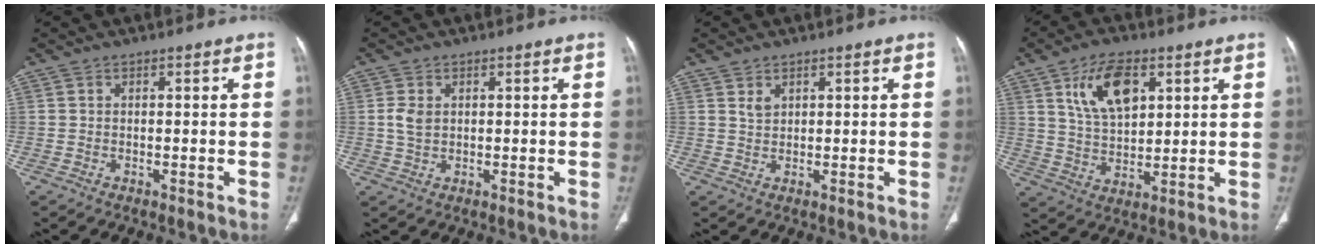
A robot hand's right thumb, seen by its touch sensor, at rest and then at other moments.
{"total": 2.9, "force": [0.6, 2.0, 2.0], "torque": [-0.039, 0.000, 0.015]}
{"total": 1.7, "force": [1.0, 1.0, 0.8], "torque": [-0.009, -0.005, 0.023]}
{"total": 11.4, "force": [4.8, 6.1, 8.3], "torque": [-0.127, -0.016, 0.094]}